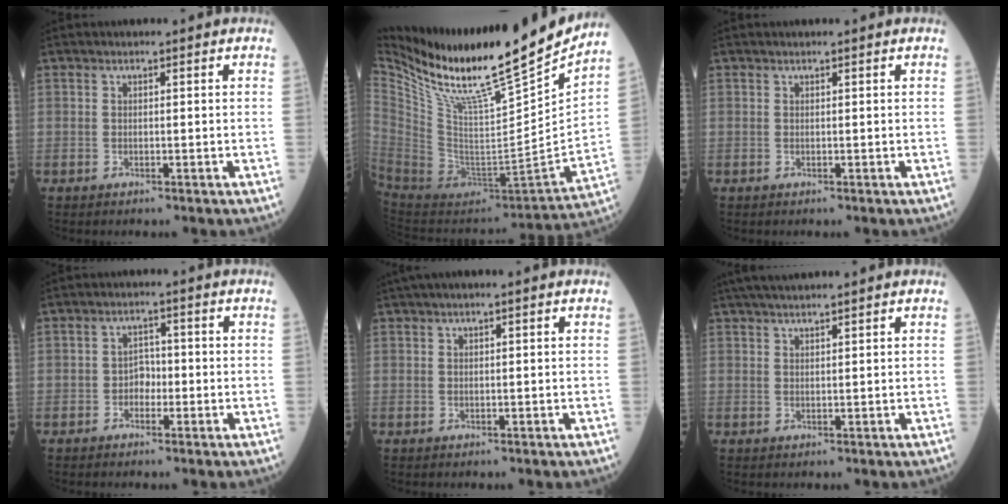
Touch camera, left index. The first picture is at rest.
{"total": 26.6, "force": [22.3, 1.4, 14.5], "torque": [-0.257, -0.069, 0.375]}
{"total": 0.0}
{"total": 2.5, "force": [-1.0, 1.7, 1.5], "torque": [-0.017, 0.006, -0.022]}
{"total": 2.8, "force": [1.7, 0.0, 2.2], "torque": [-0.043, 0.020, 0.032]}
{"total": 6.3, "force": [5.3, 0.0, 3.5], "torque": [-0.056, 0.034, 0.089]}